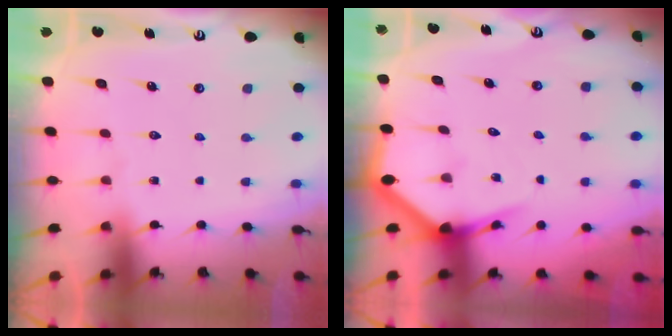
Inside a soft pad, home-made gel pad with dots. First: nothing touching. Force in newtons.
{"total": 3.6, "press": 3.5, "slide": 0.5}